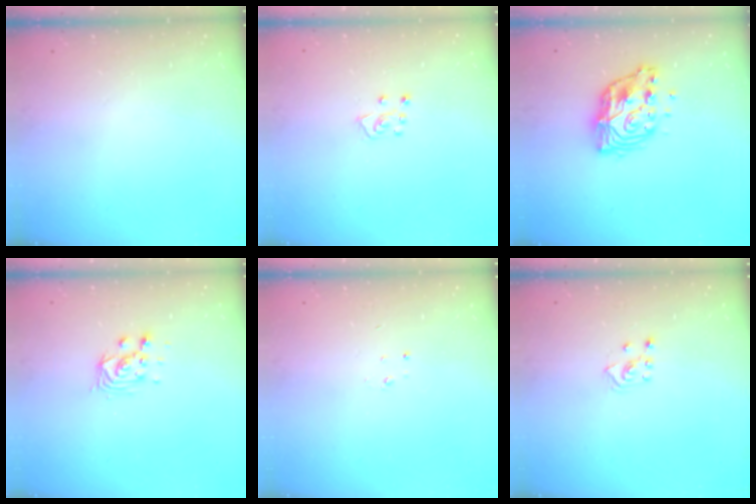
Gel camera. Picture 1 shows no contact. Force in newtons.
{"total": 5.3, "press": 5.3, "slide": 0.4}
{"total": 11.8, "press": 11.7, "slide": 1.0}
{"total": 5.9, "press": 5.9, "slide": 0.5}
{"total": 2.3, "press": 2.3, "slide": 0.3}
{"total": 2.8, "press": 2.7, "slide": 0.5}